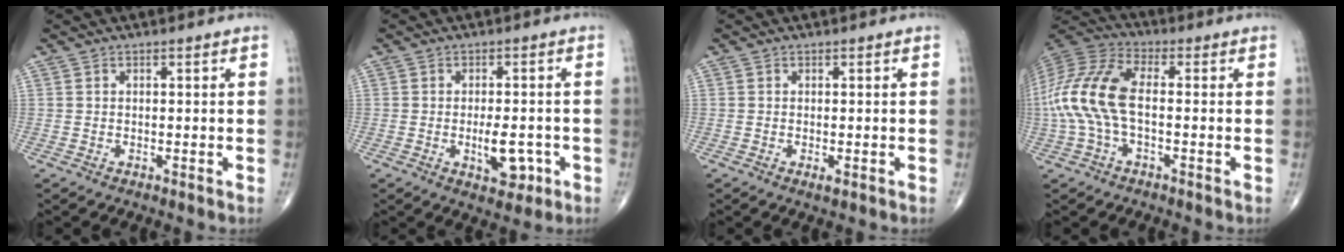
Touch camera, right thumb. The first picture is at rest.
{"total": 6.1, "force": [-1.7, 3.0, 5.1], "torque": [-0.062, 0.002, -0.018]}
{"total": 1.0, "force": [-0.3, 0.3, 0.9], "torque": [-0.016, -0.004, -0.005]}
{"total": 14.5, "force": [-1.2, 7.1, 12.6], "torque": [-0.293, 0.030, -0.029]}